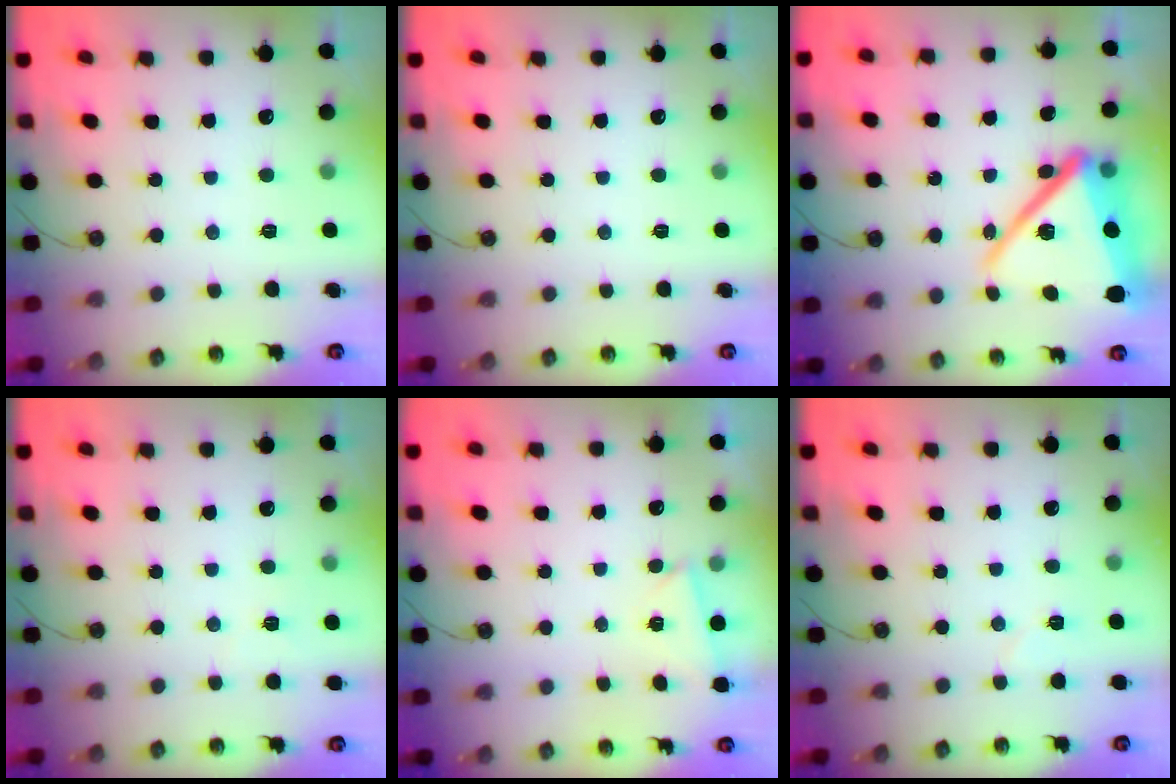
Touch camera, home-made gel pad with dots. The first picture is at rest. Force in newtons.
{"total": 0.0}
{"total": 22.8, "press": 22.8, "slide": 1.8}
{"total": 3.0, "press": 2.1, "slide": 2.2}
{"total": 2.4, "press": 2.3, "slide": 0.6}
{"total": 4.2, "press": 4.1, "slide": 1.2}